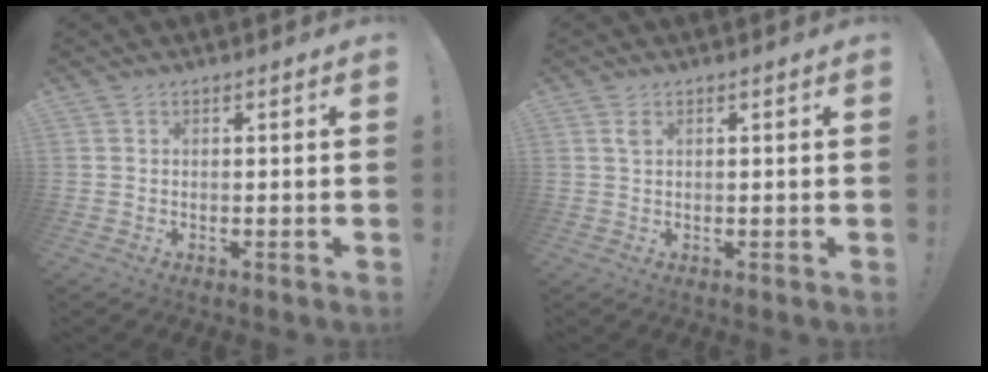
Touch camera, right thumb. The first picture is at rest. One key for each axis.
{"total": 1.3, "fx": 0.6, "fy": 0.6, "fz": 0.9, "tx": -0.018, "ty": 0.000, "tz": 0.011}